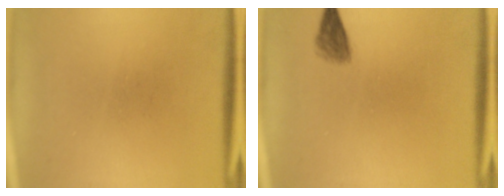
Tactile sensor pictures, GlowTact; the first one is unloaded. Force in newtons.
{"total": 2.0}